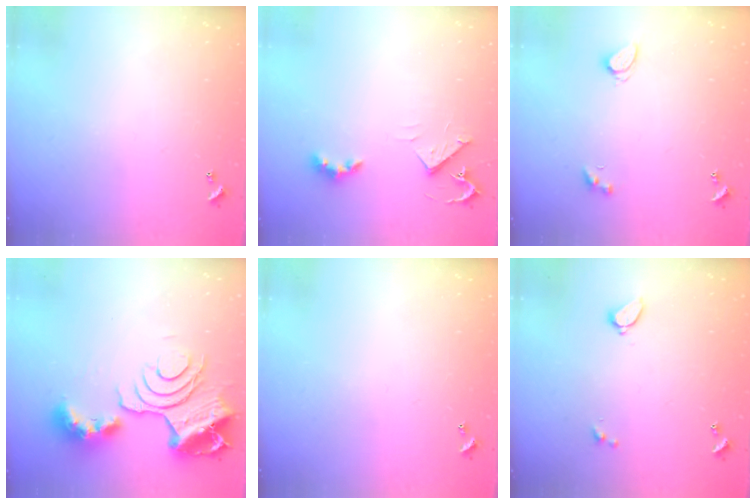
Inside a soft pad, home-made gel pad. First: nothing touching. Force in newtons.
{"total": 4.1, "press": 4.0, "slide": 0.5}
{"total": 2.1, "press": 2.0, "slide": 0.4}
{"total": 14.3, "press": 14.2, "slide": 1.1}
{"total": 0.0}
{"total": 1.7, "press": 1.6, "slide": 0.5}